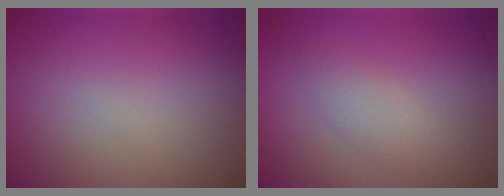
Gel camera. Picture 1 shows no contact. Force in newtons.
{"total": 2.2, "press": 2.2, "slide": 0.0}